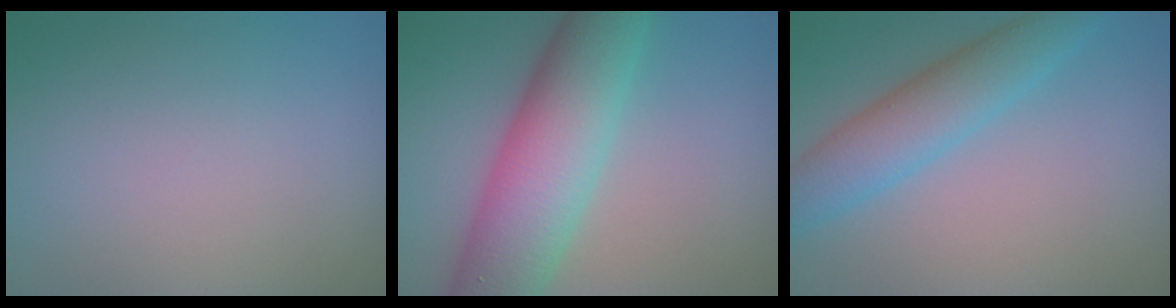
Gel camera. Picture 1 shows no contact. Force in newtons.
{"total": 9.2, "press": 9.2, "slide": 0.4}
{"total": 4.7, "press": 4.7, "slide": 0.1}